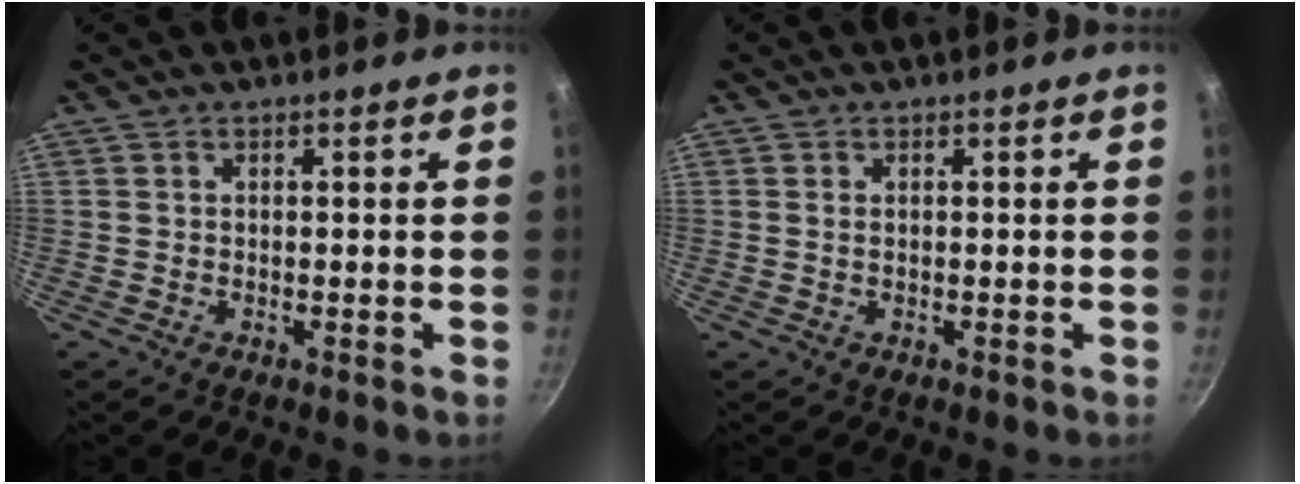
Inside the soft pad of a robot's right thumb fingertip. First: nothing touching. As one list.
[{"total": 0.8, "force": [0.3, 0.5, 0.7], "torque": [-0.013, 0.000, 0.004]}]